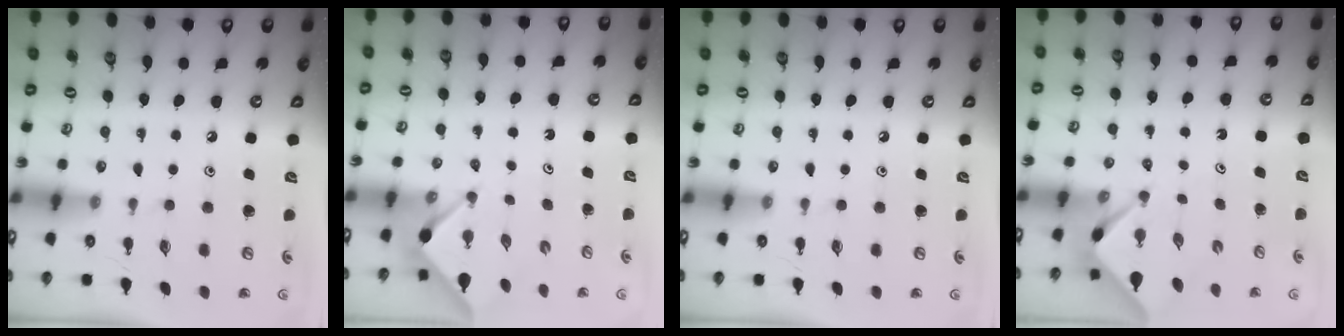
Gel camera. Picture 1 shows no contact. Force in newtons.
{"total": 3.1, "press": 3.1, "slide": 0.4}
{"total": 0.0}
{"total": 2.3, "press": 2.3, "slide": 0.4}